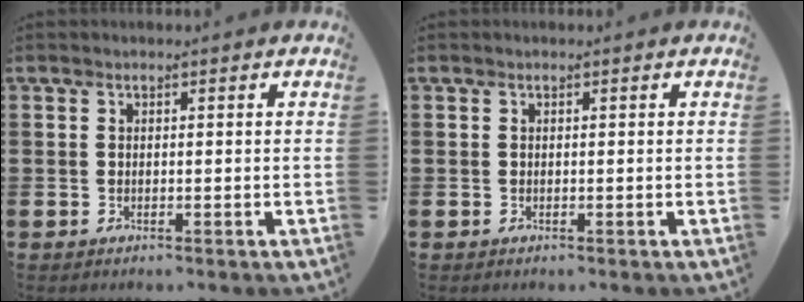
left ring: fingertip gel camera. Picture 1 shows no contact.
{"total": 0.0}